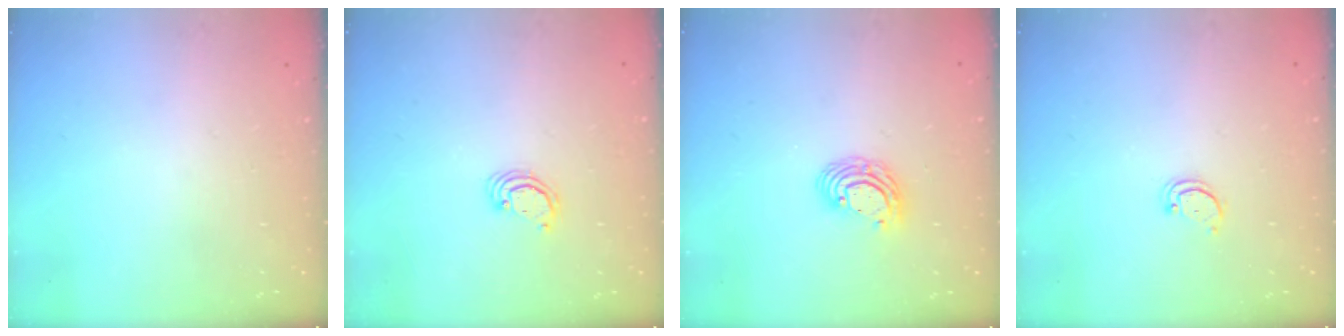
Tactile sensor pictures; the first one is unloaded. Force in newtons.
{"total": 2.3, "press": 2.3, "slide": 0.2}
{"total": 7.3, "press": 7.1, "slide": 1.3}
{"total": 1.9, "press": 1.9, "slide": 0.2}